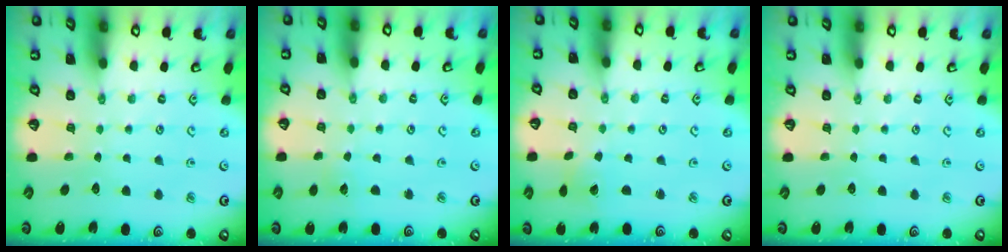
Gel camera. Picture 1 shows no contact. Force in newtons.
{"total": 2.8, "press": 2.8, "slide": 0.2}
{"total": 2.5, "press": 2.5, "slide": 0.4}
{"total": 0.0}